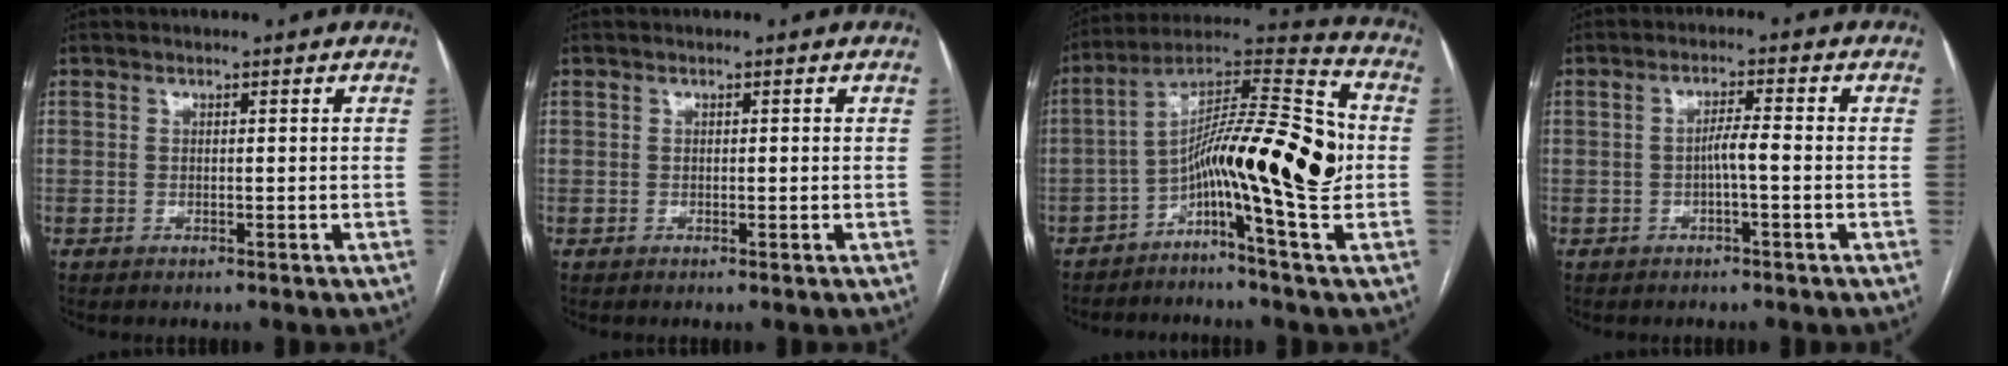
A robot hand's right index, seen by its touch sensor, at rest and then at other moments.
{"total": 0.0}
{"total": 16.5, "force": [-3.2, 1.2, 16.2], "torque": [-0.262, 0.033, -0.062]}
{"total": 3.0, "force": [-0.6, 0.2, 2.9], "torque": [-0.048, 0.004, -0.011]}